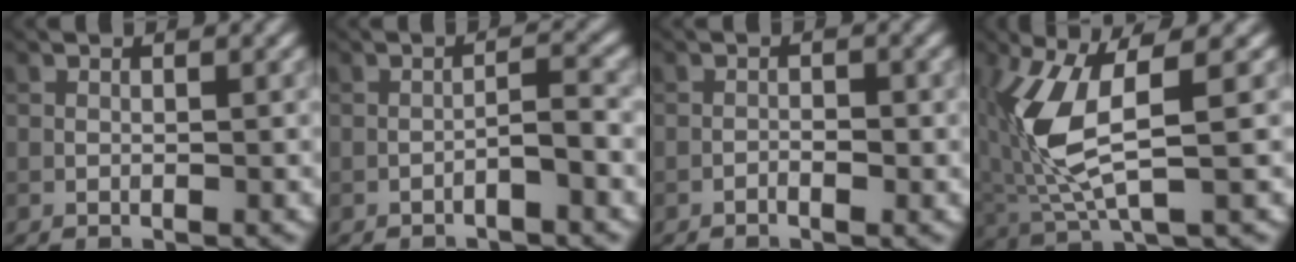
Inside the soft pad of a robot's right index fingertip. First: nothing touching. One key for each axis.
{"total": 1.7, "fx": -1.1, "fy": 0.1, "fz": 1.3, "tx": -0.021, "ty": 0.010, "tz": -0.021}
{"total": 1.2, "fx": -0.6, "fy": 0.5, "fz": 0.8, "tx": -0.011, "ty": 0.002, "tz": -0.012}
{"total": 6.7, "fx": 1.2, "fy": 2.2, "fz": 6.2, "tx": -0.161, "ty": -0.008, "tz": 0.033}